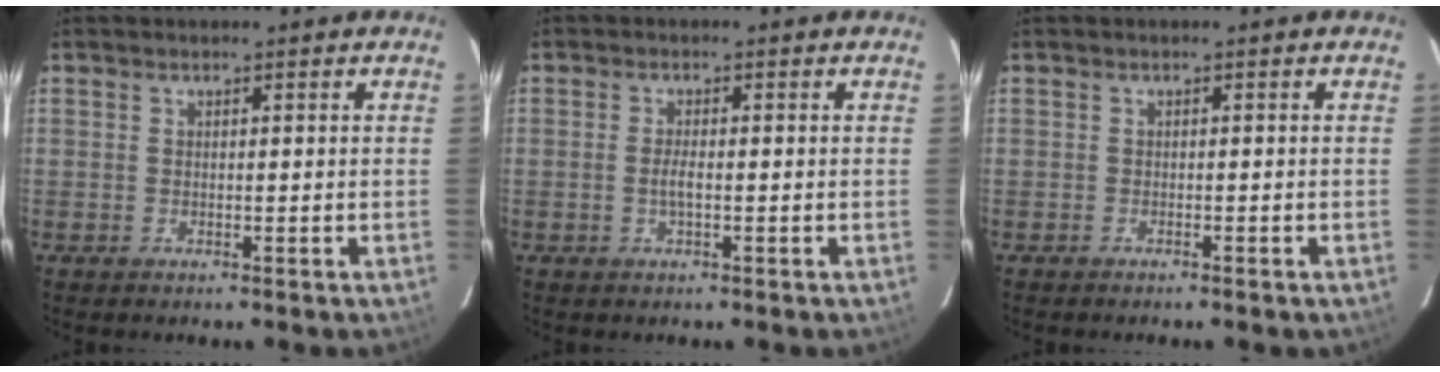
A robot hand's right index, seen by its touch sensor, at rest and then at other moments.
{"total": 2.2, "force": [-0.5, 0.3, 2.1], "torque": [-0.042, -0.001, -0.010]}
{"total": 0.8, "force": [-0.8, 0.2, 0.3], "torque": [-0.009, 0.002, -0.012]}